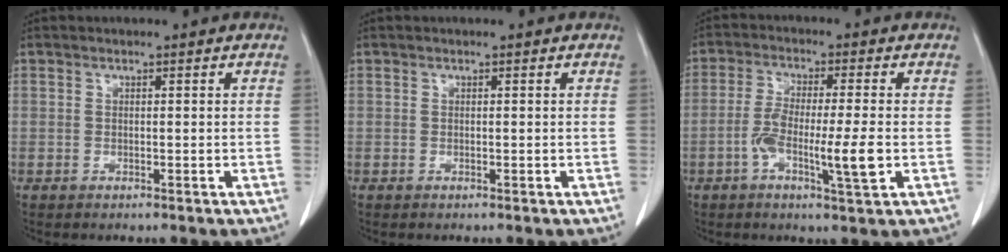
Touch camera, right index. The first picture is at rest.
{"total": 0.0}
{"total": 8.4, "force": [-2.2, 0.6, 8.1], "torque": [-0.146, -0.005, -0.042]}